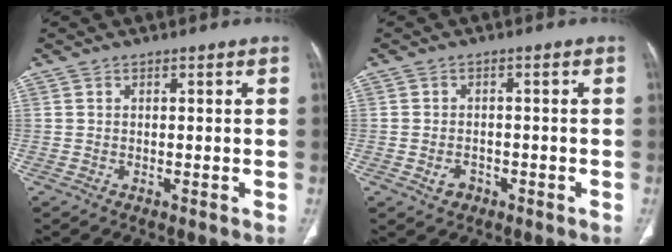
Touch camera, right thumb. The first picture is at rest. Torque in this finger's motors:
{"motor_torque": [-0.27, 0.14, -0.23, -0.05, -0.05]}